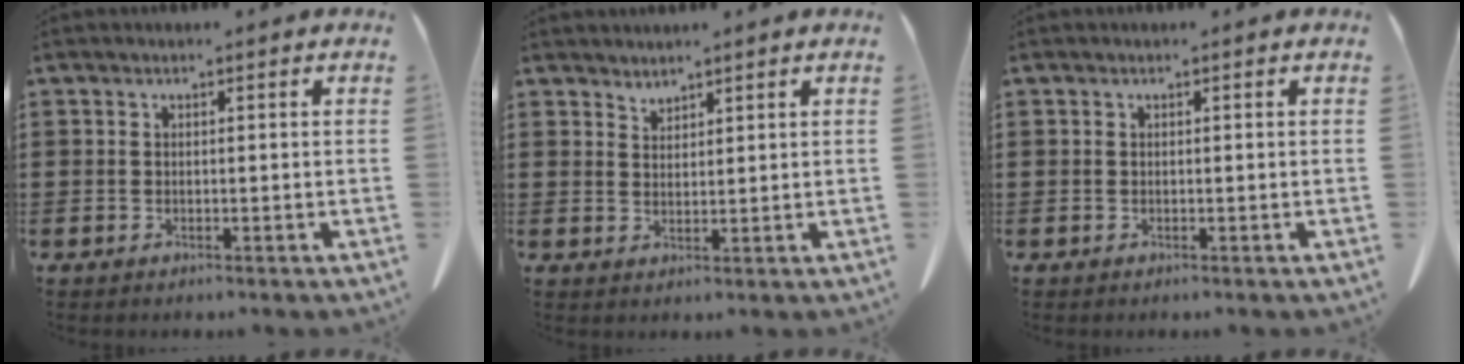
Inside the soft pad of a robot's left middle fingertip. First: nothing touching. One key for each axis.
{"total": 1.9, "fx": 1.9, "fy": 0.1, "fz": -0.1, "tx": -0.002, "ty": -0.004, "tz": 0.038}
{"total": 0.0}